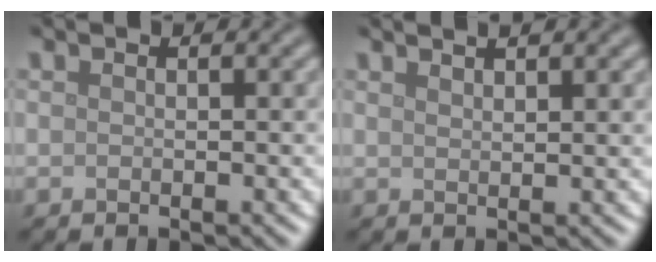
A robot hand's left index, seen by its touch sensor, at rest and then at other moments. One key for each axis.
{"total": 2.5, "fx": 1.9, "fy": 0.6, "fz": 1.4, "tx": -0.006, "ty": 0.012, "tz": 0.016}